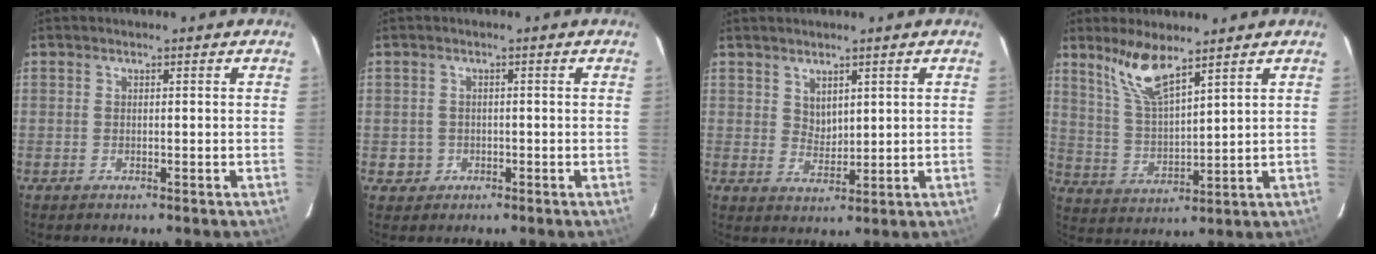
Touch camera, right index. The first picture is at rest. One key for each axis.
{"total": 2.5, "fx": -0.5, "fy": 2.5, "fz": 0.2, "tx": -0.003, "ty": 0.008, "tz": -0.002}
{"total": 3.3, "fx": 2.2, "fy": 2.0, "fz": 1.4, "tx": -0.018, "ty": 0.000, "tz": 0.045}
{"total": 9.0, "fx": 6.7, "fy": 2.0, "fz": 5.8, "tx": -0.113, "ty": 0.001, "tz": 0.143}